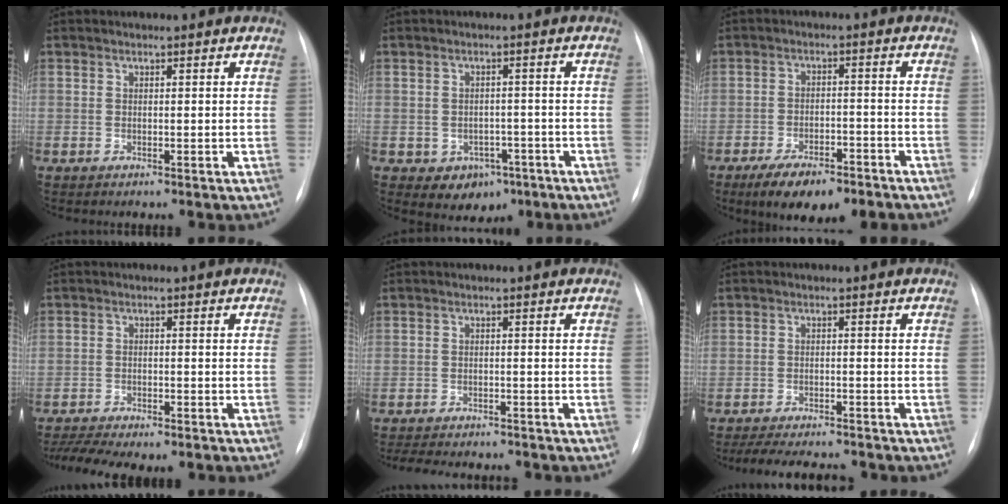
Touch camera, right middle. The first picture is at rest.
{"total": 5.0, "force": [-2.3, 3.9, 2.0], "torque": [-0.021, 0.011, -0.018]}
{"total": 9.2, "force": [-6.6, 3.1, 5.6], "torque": [-0.089, -0.008, -0.106]}
{"total": 10.8, "force": [-9.2, 2.4, 5.0], "torque": [-0.082, 0.005, -0.130]}
{"total": 11.0, "force": [-10.0, 2.7, 3.9], "torque": [-0.069, -0.002, -0.128]}
{"total": 10.8, "force": [-9.7, 2.3, 4.3], "torque": [-0.069, -0.001, -0.132]}